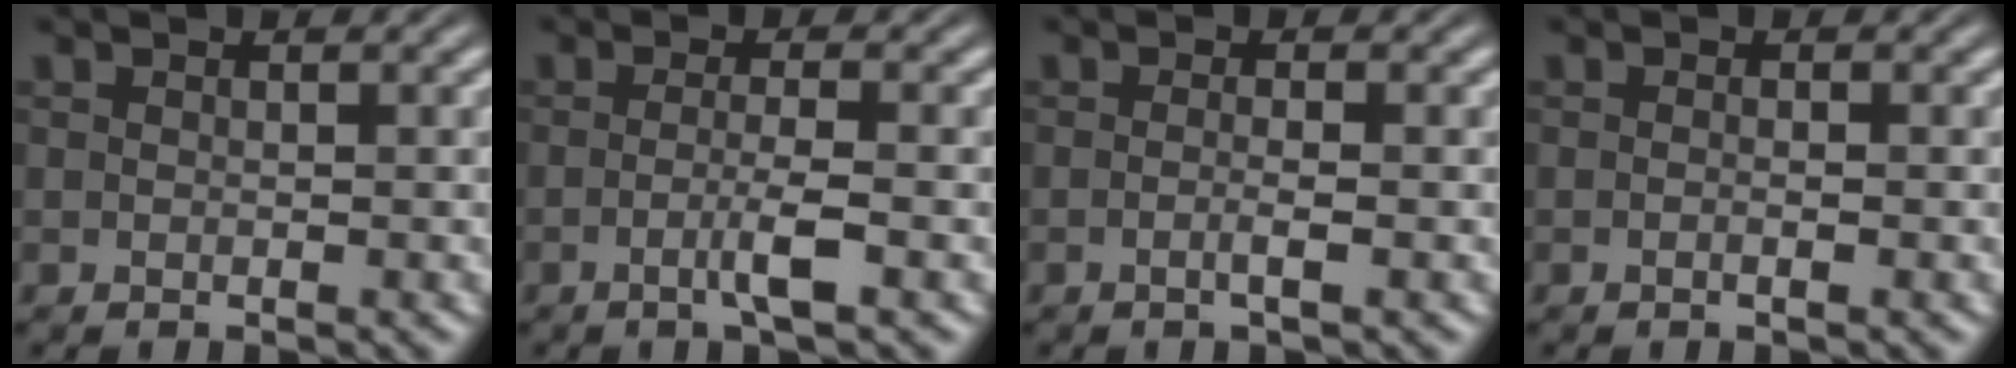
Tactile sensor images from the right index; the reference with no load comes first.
{"total": 2.6, "force": [-1.1, -0.6, 2.3], "torque": [-0.040, -0.009, -0.018]}
{"total": 1.5, "force": [-0.9, -0.4, 1.2], "torque": [-0.025, -0.006, -0.016]}
{"total": 0.9, "force": [-0.7, -0.2, 0.7], "torque": [-0.017, -0.002, -0.011]}